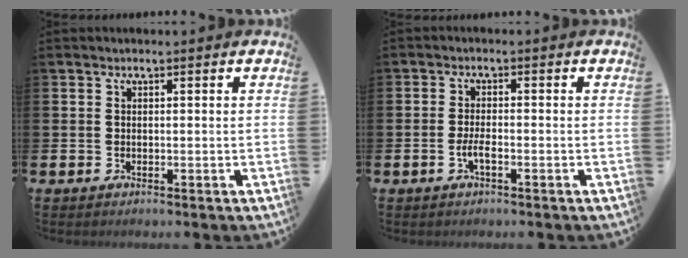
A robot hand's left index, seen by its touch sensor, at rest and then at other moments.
{"total": 2.2, "force": [-0.9, 0.5, 1.9], "torque": [-0.040, 0.005, -0.016]}